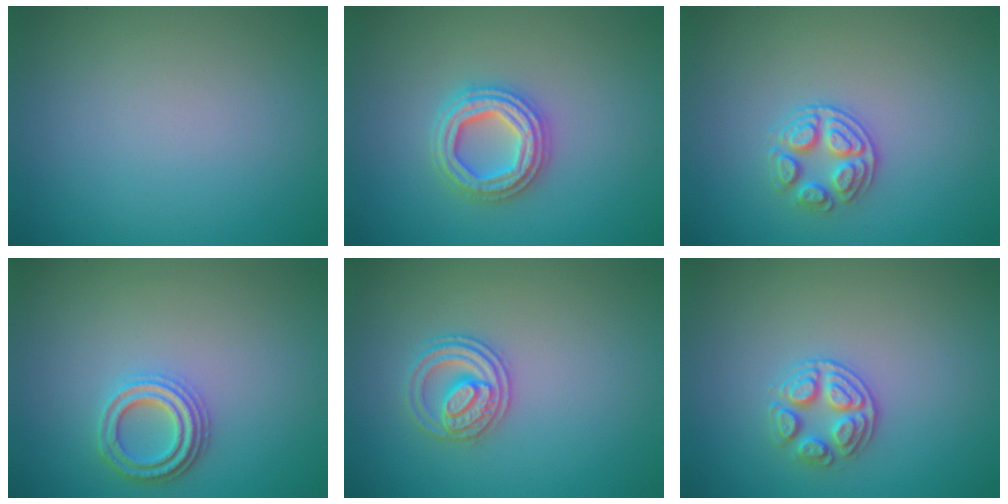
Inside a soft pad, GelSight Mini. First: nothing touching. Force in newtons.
{"total": 4.3, "press": 4.3, "slide": 0.6}
{"total": 2.7, "press": 2.5, "slide": 0.9}
{"total": 3.0, "press": 2.7, "slide": 1.1}
{"total": 2.6, "press": 2.6, "slide": 0.5}
{"total": 2.8, "press": 2.7, "slide": 0.7}